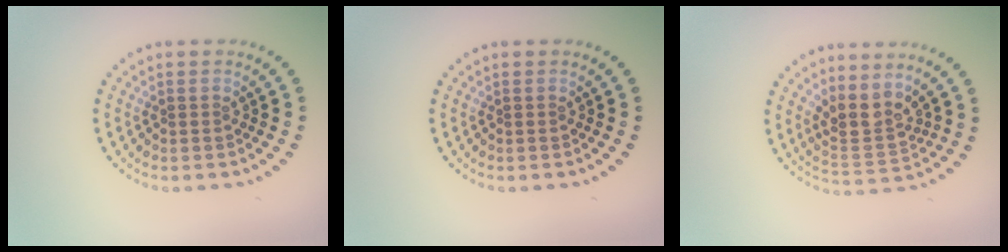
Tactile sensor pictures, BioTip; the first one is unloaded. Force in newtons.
{"total": 0.0}
{"total": 3.2, "press": 2.5, "slide": 2.0}